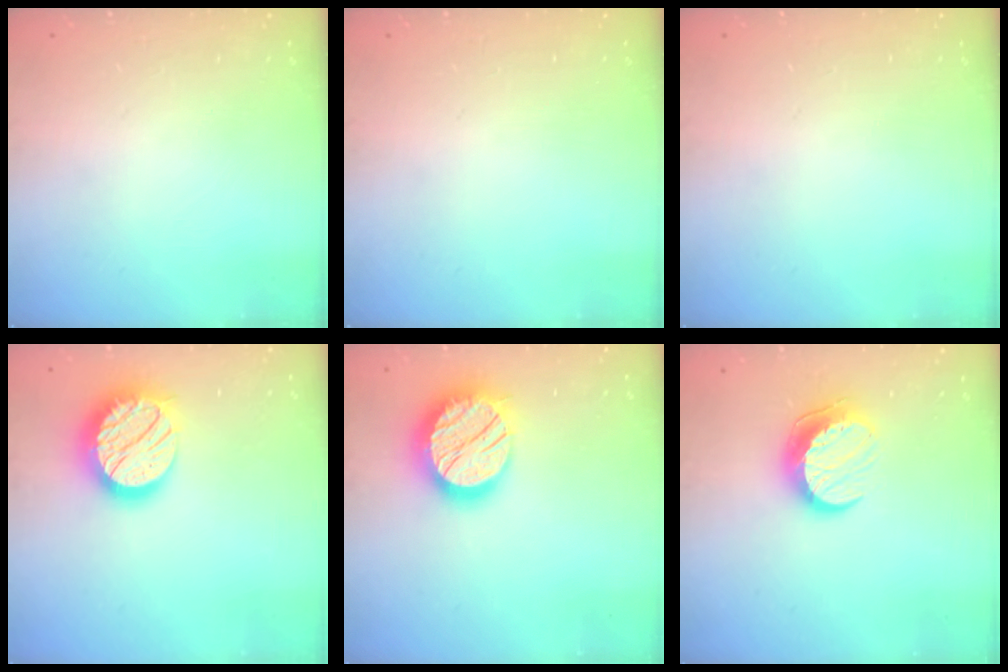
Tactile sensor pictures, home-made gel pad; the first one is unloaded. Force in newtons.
{"total": 0.0}
{"total": 0.0}
{"total": 17.2, "press": 17.2, "slide": 1.0}
{"total": 19.9, "press": 19.9, "slide": 1.3}
{"total": 10.7, "press": 10.7, "slide": 0.3}